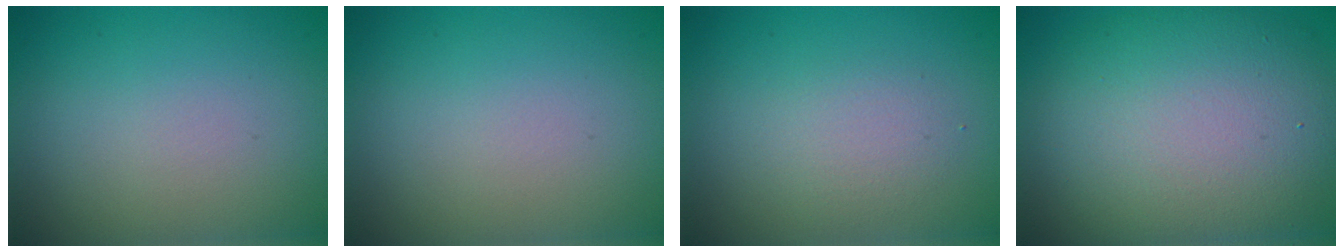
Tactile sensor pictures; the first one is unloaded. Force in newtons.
{"total": 0.0}
{"total": 1.7, "press": 1.7, "slide": 0.0}
{"total": 10.8, "press": 10.8, "slide": 1.0}